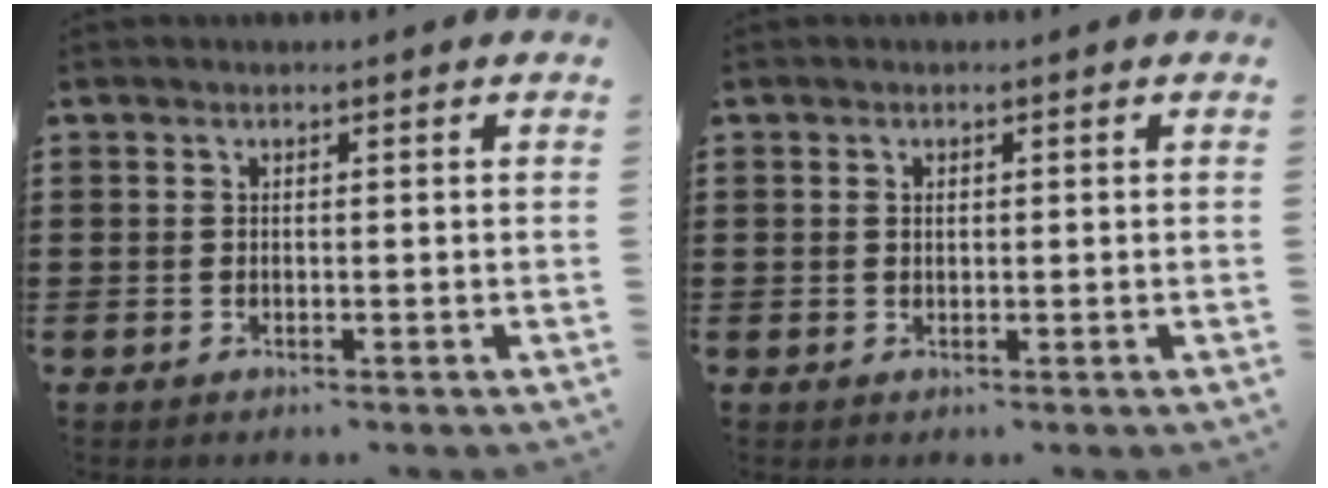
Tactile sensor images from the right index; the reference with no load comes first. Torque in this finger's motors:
{"motor_torque": [-0.51, 1.00, -0.07, -0.01]}